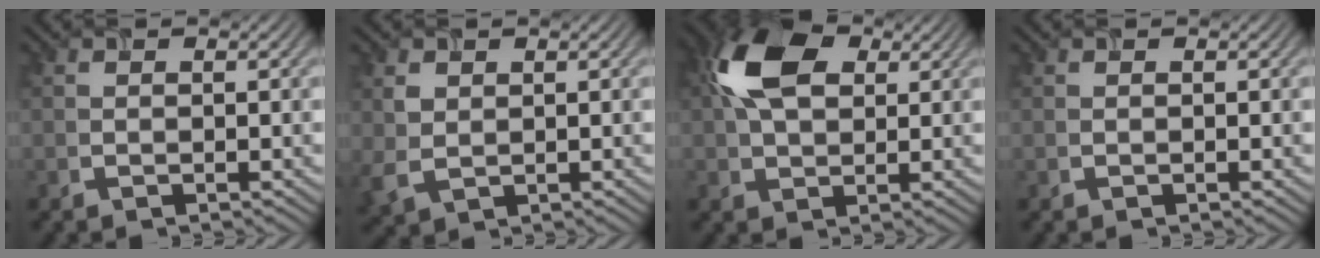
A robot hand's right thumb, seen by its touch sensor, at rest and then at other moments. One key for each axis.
{"total": 3.1, "fx": 0.8, "fy": 2.5, "fz": 1.7, "tx": -0.050, "ty": -0.004, "tz": 0.020}
{"total": 10.3, "fx": 3.1, "fy": 6.2, "fz": 7.6, "tx": -0.175, "ty": 0.022, "tz": 0.047}
{"total": 0.0}